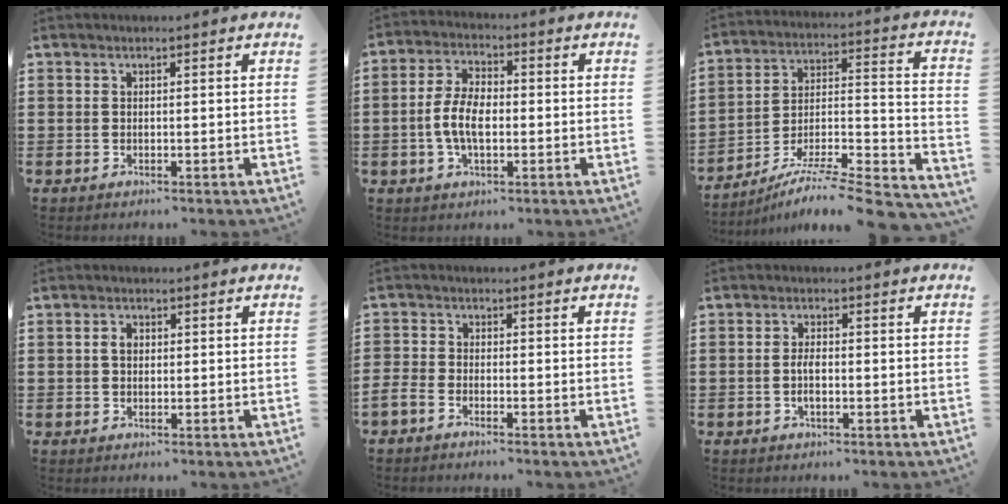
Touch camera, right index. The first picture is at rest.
{"total": 6.5, "force": [-1.1, 3.4, 5.4], "torque": [-0.133, -0.003, -0.029]}
{"total": 7.2, "force": [-6.0, 0.3, 4.0], "torque": [-0.066, -0.007, -0.124]}
{"total": 1.8, "force": [0.2, 1.3, 1.3], "torque": [-0.027, 0.008, 0.003]}
{"total": 2.0, "force": [-1.9, 0.3, 0.5], "torque": [-0.019, 0.000, -0.040]}
{"total": 2.7, "force": [-0.5, 1.1, 2.4], "torque": [-0.054, 0.001, -0.013]}